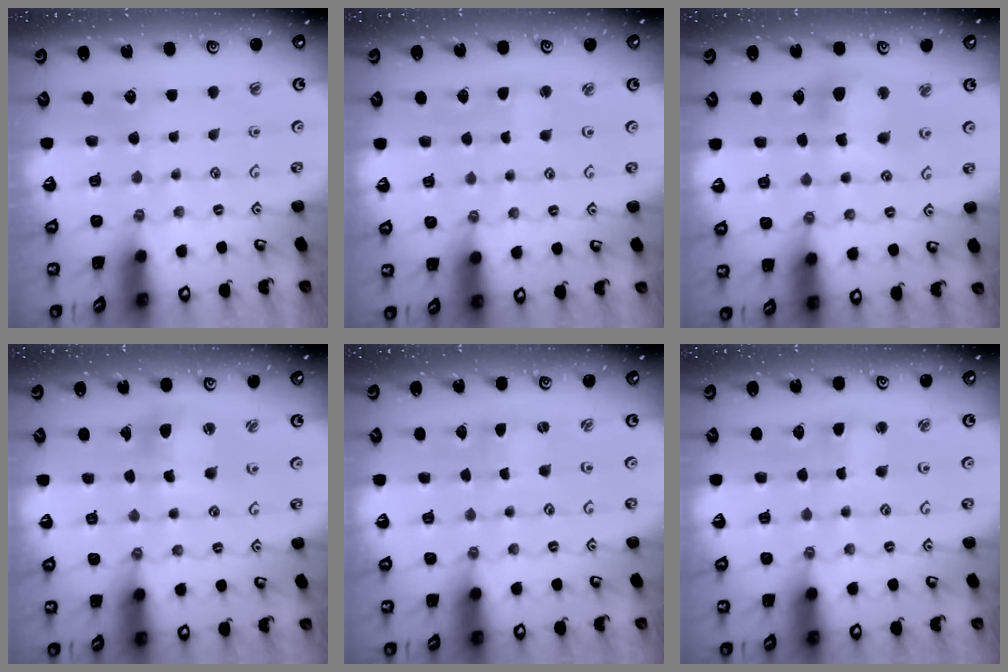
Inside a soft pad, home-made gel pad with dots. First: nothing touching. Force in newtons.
{"total": 2.0, "press": 2.0, "slide": 0.3}
{"total": 10.9, "press": 10.8, "slide": 1.5}
{"total": 9.0, "press": 8.9, "slide": 1.4}
{"total": 1.0, "press": 1.0, "slide": 0.1}
{"total": 2.8, "press": 2.7, "slide": 0.6}